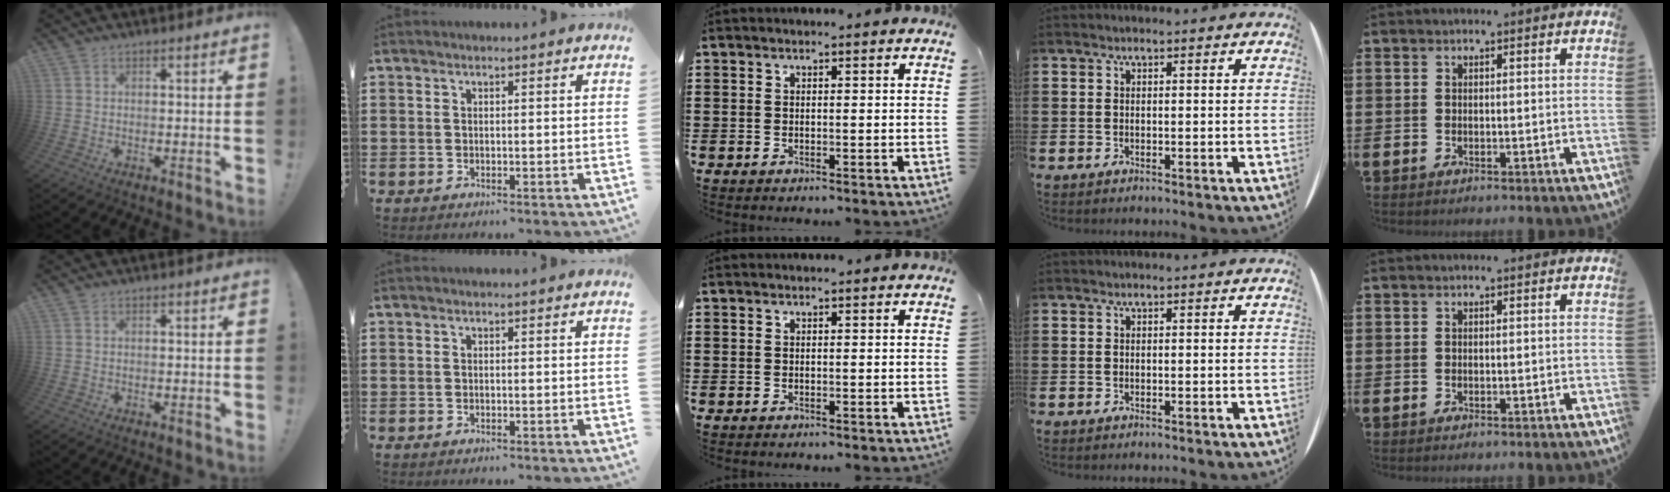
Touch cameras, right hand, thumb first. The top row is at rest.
{}